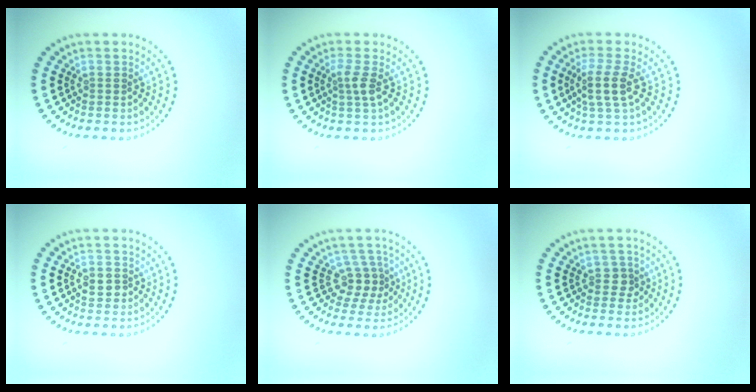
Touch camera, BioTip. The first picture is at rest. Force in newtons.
{"total": 1.8, "press": 1.3, "slide": 1.2}
{"total": 2.9, "press": 2.3, "slide": 1.7}
{"total": 1.7, "press": 1.7, "slide": 0.1}
{"total": 2.5, "press": 1.9, "slide": 1.7}
{"total": 1.1, "press": 1.0, "slide": 0.5}